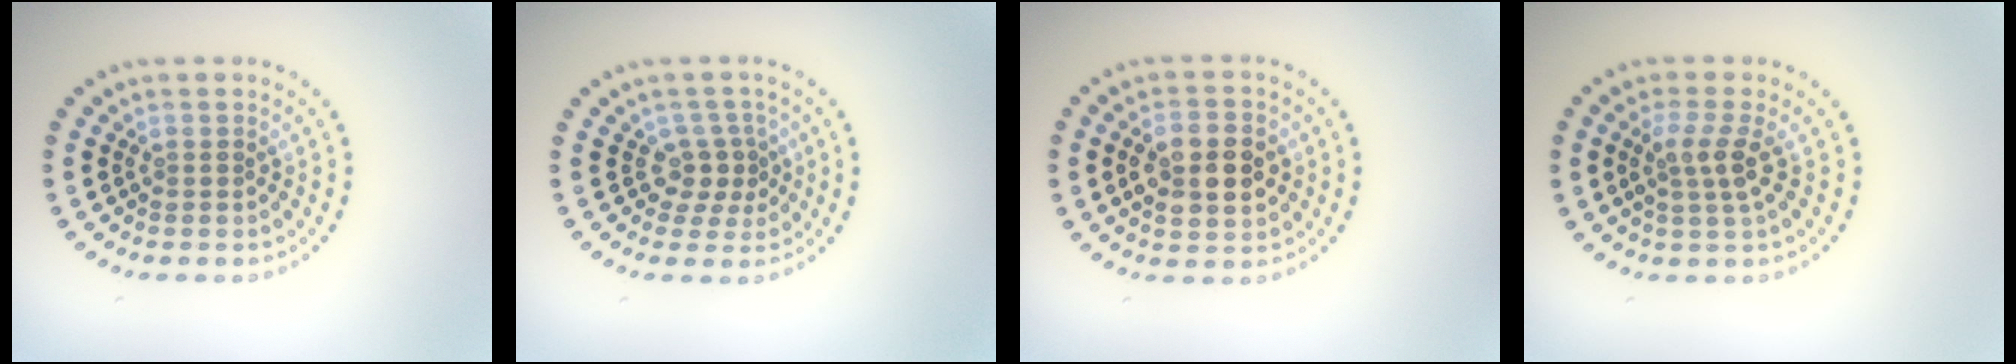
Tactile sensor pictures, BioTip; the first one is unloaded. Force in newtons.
{"total": 2.4, "press": 1.7, "slide": 1.7}
{"total": 4.9, "press": 4.9, "slide": 0.2}
{"total": 2.5, "press": 2.0, "slide": 1.6}